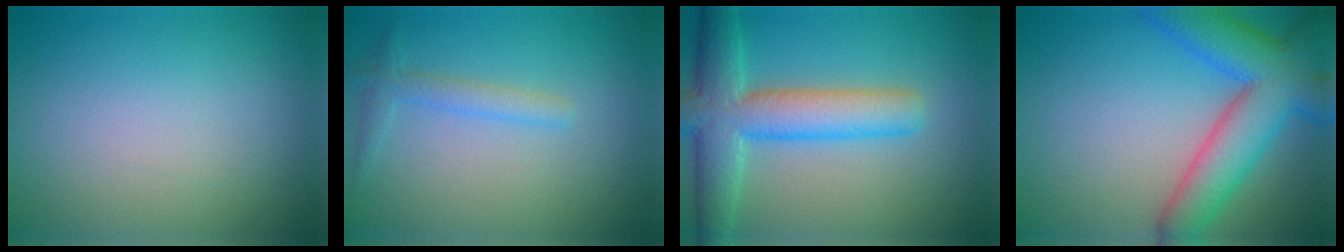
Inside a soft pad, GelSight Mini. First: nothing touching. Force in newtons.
{"total": 1.9, "press": 1.9, "slide": 0.1}
{"total": 7.6, "press": 7.6, "slide": 0.3}
{"total": 8.6, "press": 8.6, "slide": 0.4}